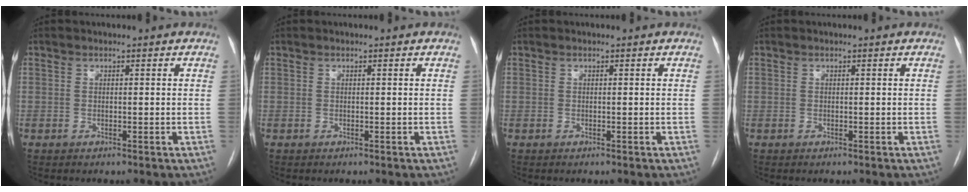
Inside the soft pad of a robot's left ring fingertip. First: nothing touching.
{"total": 0.0}
{"total": 0.0}
{"total": 0.0}